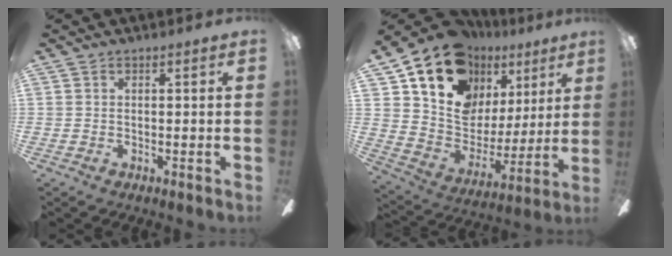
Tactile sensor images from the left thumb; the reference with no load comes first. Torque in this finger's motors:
{"motor_torque": [2.20, 2.81, 1.35, -1.42, 0.13]}